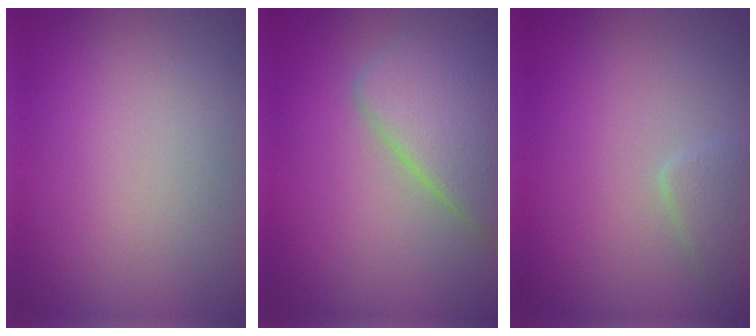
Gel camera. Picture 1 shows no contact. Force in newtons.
{"total": 6.0, "press": 6.0, "slide": 0.4}
{"total": 1.8, "press": 1.8, "slide": 0.1}